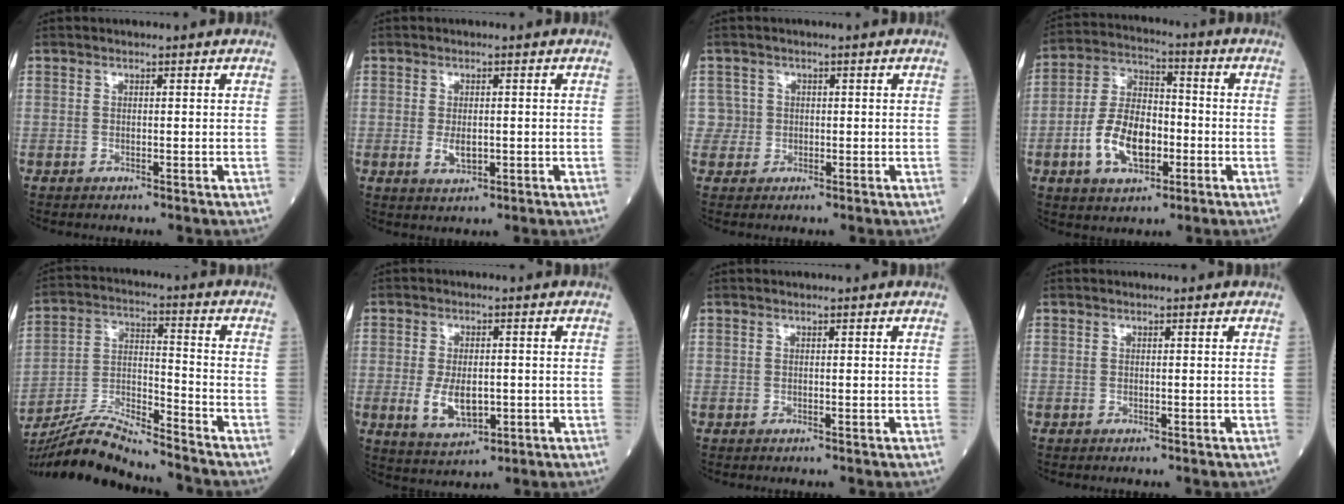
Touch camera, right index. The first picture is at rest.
{"total": 2.8, "force": [-0.3, 1.4, 2.4], "torque": [-0.046, -0.003, 0.001]}
{"total": 2.1, "force": [0.1, 2.1, -0.5], "torque": [0.024, 0.008, 0.000]}
{"total": 11.4, "force": [-3.3, 6.2, 9.0], "torque": [-0.187, 0.015, -0.056]}
{"total": 12.4, "force": [-11.8, -0.4, 3.8], "torque": [-0.079, 0.008, -0.219]}
{"total": 6.5, "force": [-1.1, 3.2, 5.5], "torque": [-0.108, -0.010, -0.008]}
{"total": 0.0}
{"total": 0.0}